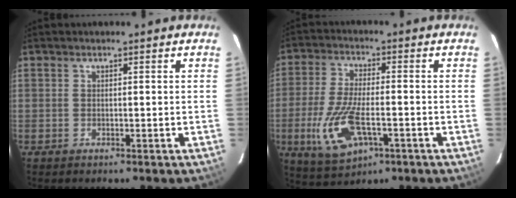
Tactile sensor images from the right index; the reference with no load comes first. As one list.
[{"total": 12.5, "force": [-4.2, 5.2, 10.6], "torque": [-0.231, -0.017, -0.072]}]